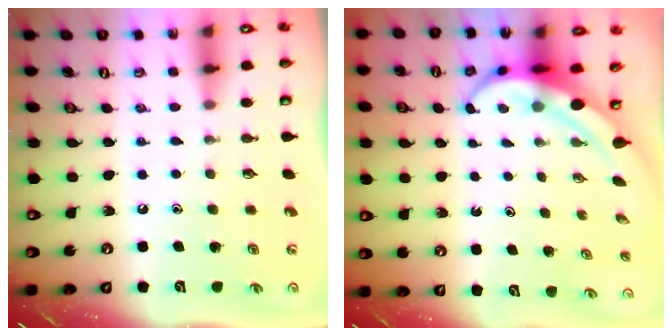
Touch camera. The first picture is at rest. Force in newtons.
{"total": 4.3, "press": 4.1, "slide": 1.1}